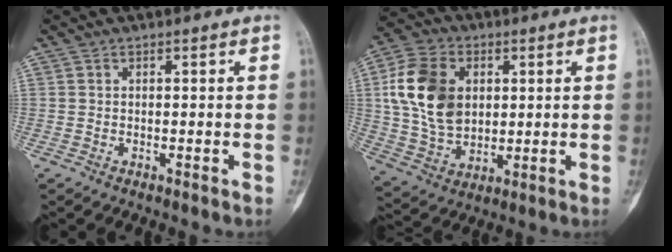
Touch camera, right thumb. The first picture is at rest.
{"total": 16.2, "force": [3.1, 11.5, 10.9], "torque": [-0.190, -0.001, 0.062]}